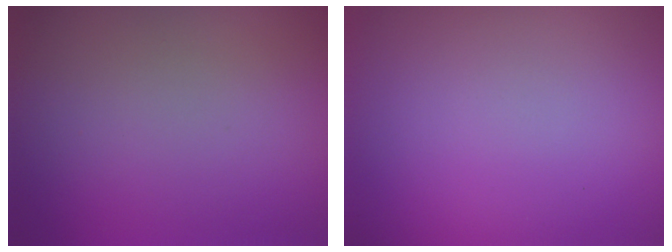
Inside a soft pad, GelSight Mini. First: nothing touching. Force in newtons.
{"total": 0.0}